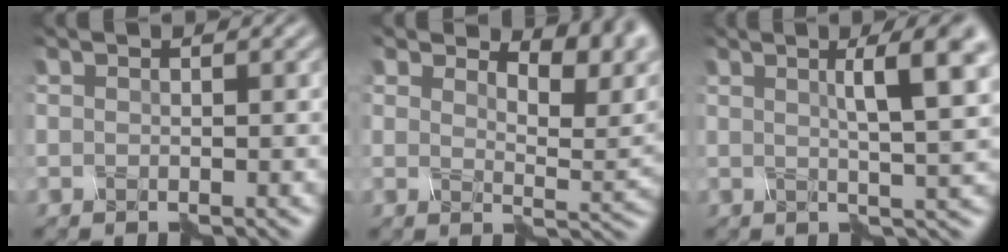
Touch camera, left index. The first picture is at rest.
{"total": 6.2, "force": [4.5, 2.3, 3.7], "torque": [-0.053, 0.003, 0.068]}
{"total": 6.0, "force": [1.5, 0.9, 5.7], "torque": [-0.068, 0.010, 0.018]}